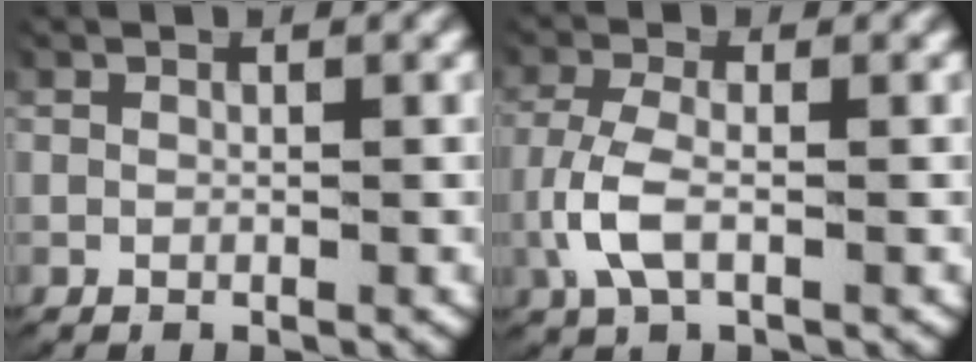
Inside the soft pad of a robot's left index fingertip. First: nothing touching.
{"total": 4.2, "force": [-0.8, 2.3, 3.4], "torque": [-0.098, -0.016, -0.006]}